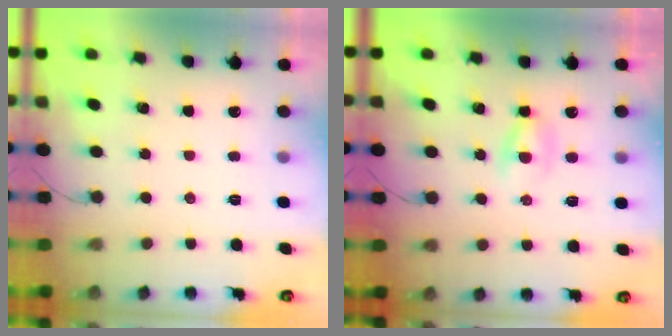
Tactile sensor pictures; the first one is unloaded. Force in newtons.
{"total": 2.7, "press": 2.5, "slide": 1.1}